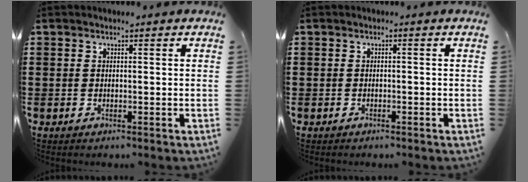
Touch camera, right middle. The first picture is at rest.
{"total": 0.0}